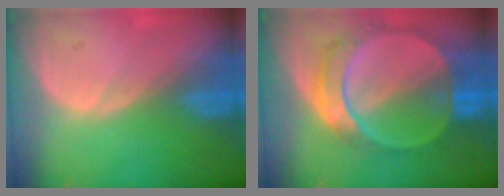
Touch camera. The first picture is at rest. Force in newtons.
{"total": 9.5, "press": 8.2, "slide": 4.8}